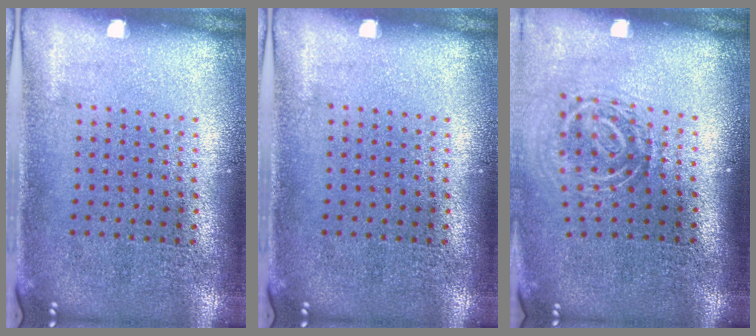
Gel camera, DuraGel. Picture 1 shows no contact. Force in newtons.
{"total": 0.0}
{"total": 1.9, "press": 1.2, "slide": 1.5}